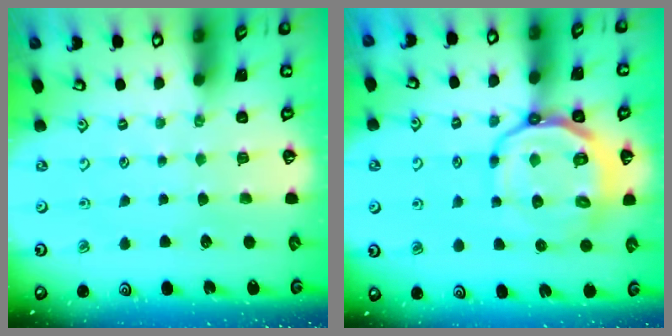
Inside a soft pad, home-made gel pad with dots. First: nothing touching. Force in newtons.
{"total": 14.9, "press": 14.6, "slide": 2.8}